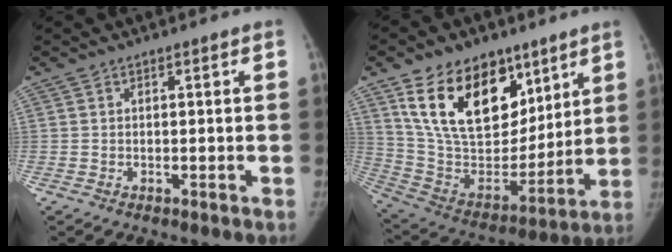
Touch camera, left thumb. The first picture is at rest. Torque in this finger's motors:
{"motor_torque": [2.37, 2.41, 1.42, -1.35, 0.25]}